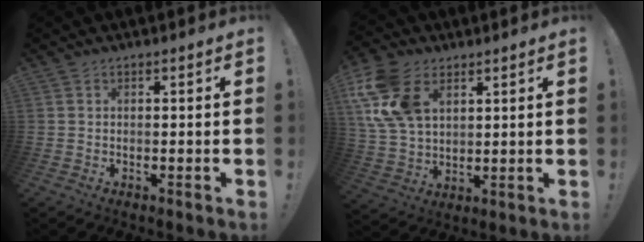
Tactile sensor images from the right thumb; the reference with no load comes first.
{"total": 17.1, "force": [6.6, 11.5, 10.7], "torque": [-0.220, -0.021, 0.126]}